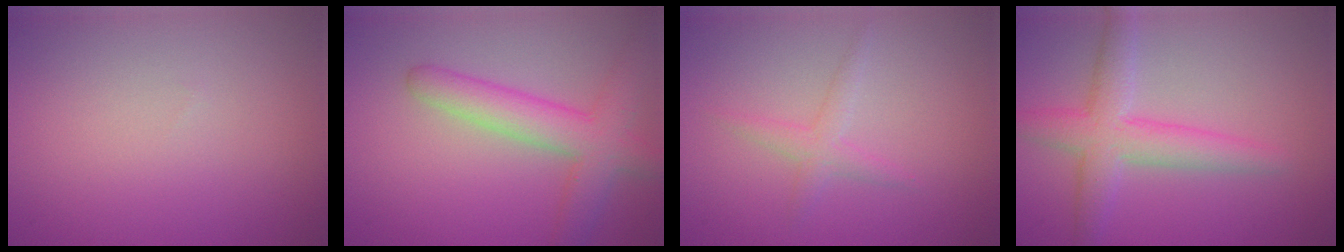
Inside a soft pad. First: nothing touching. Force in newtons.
{"total": 5.1, "press": 5.1, "slide": 0.2}
{"total": 1.6, "press": 1.6, "slide": 0.1}
{"total": 4.4, "press": 4.4, "slide": 0.0}